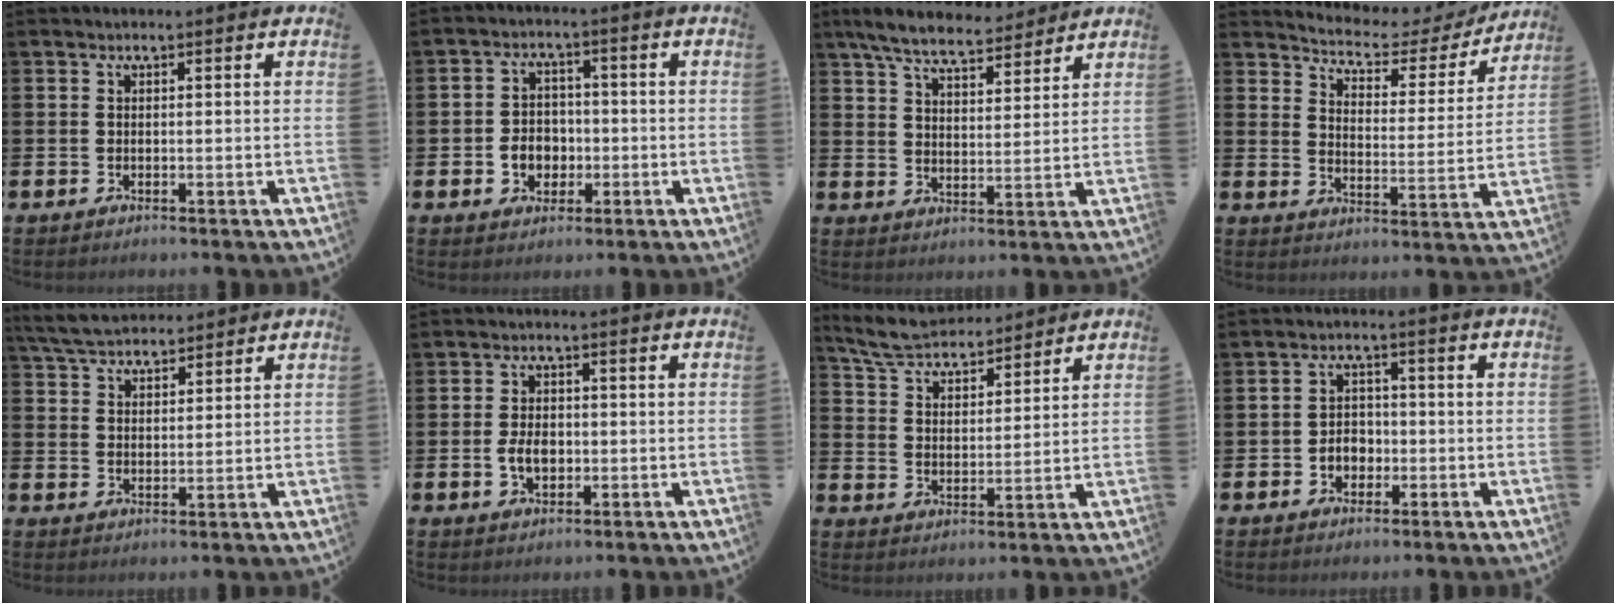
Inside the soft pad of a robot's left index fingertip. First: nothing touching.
{"total": 4.1, "force": [-1.0, 3.5, 1.8], "torque": [-0.024, 0.001, -0.027]}
{"total": 7.3, "force": [6.6, 1.9, 2.4], "torque": [-0.066, -0.027, 0.118]}
{"total": 4.9, "force": [4.6, 1.5, 0.9], "torque": [-0.040, -0.041, 0.070]}
{"total": 5.3, "force": [5.1, 1.2, 1.0], "torque": [-0.044, -0.014, 0.095]}
{"total": 3.6, "force": [-0.5, 2.4, 2.7], "torque": [-0.042, 0.002, -0.012]}
{"total": 6.4, "force": [6.1, 1.3, 1.4], "torque": [-0.058, -0.024, 0.112]}
{"total": 3.1, "force": [-1.1, 2.5, 1.4], "torque": [-0.022, 0.003, -0.027]}